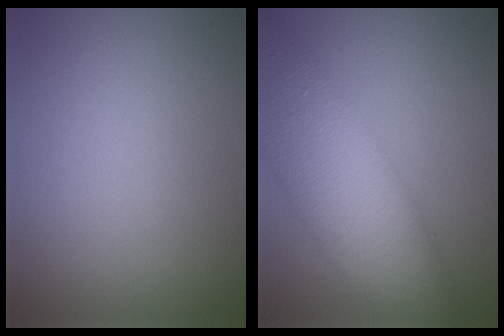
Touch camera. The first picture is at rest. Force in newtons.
{"total": 11.7, "press": 11.7, "slide": 0.6}